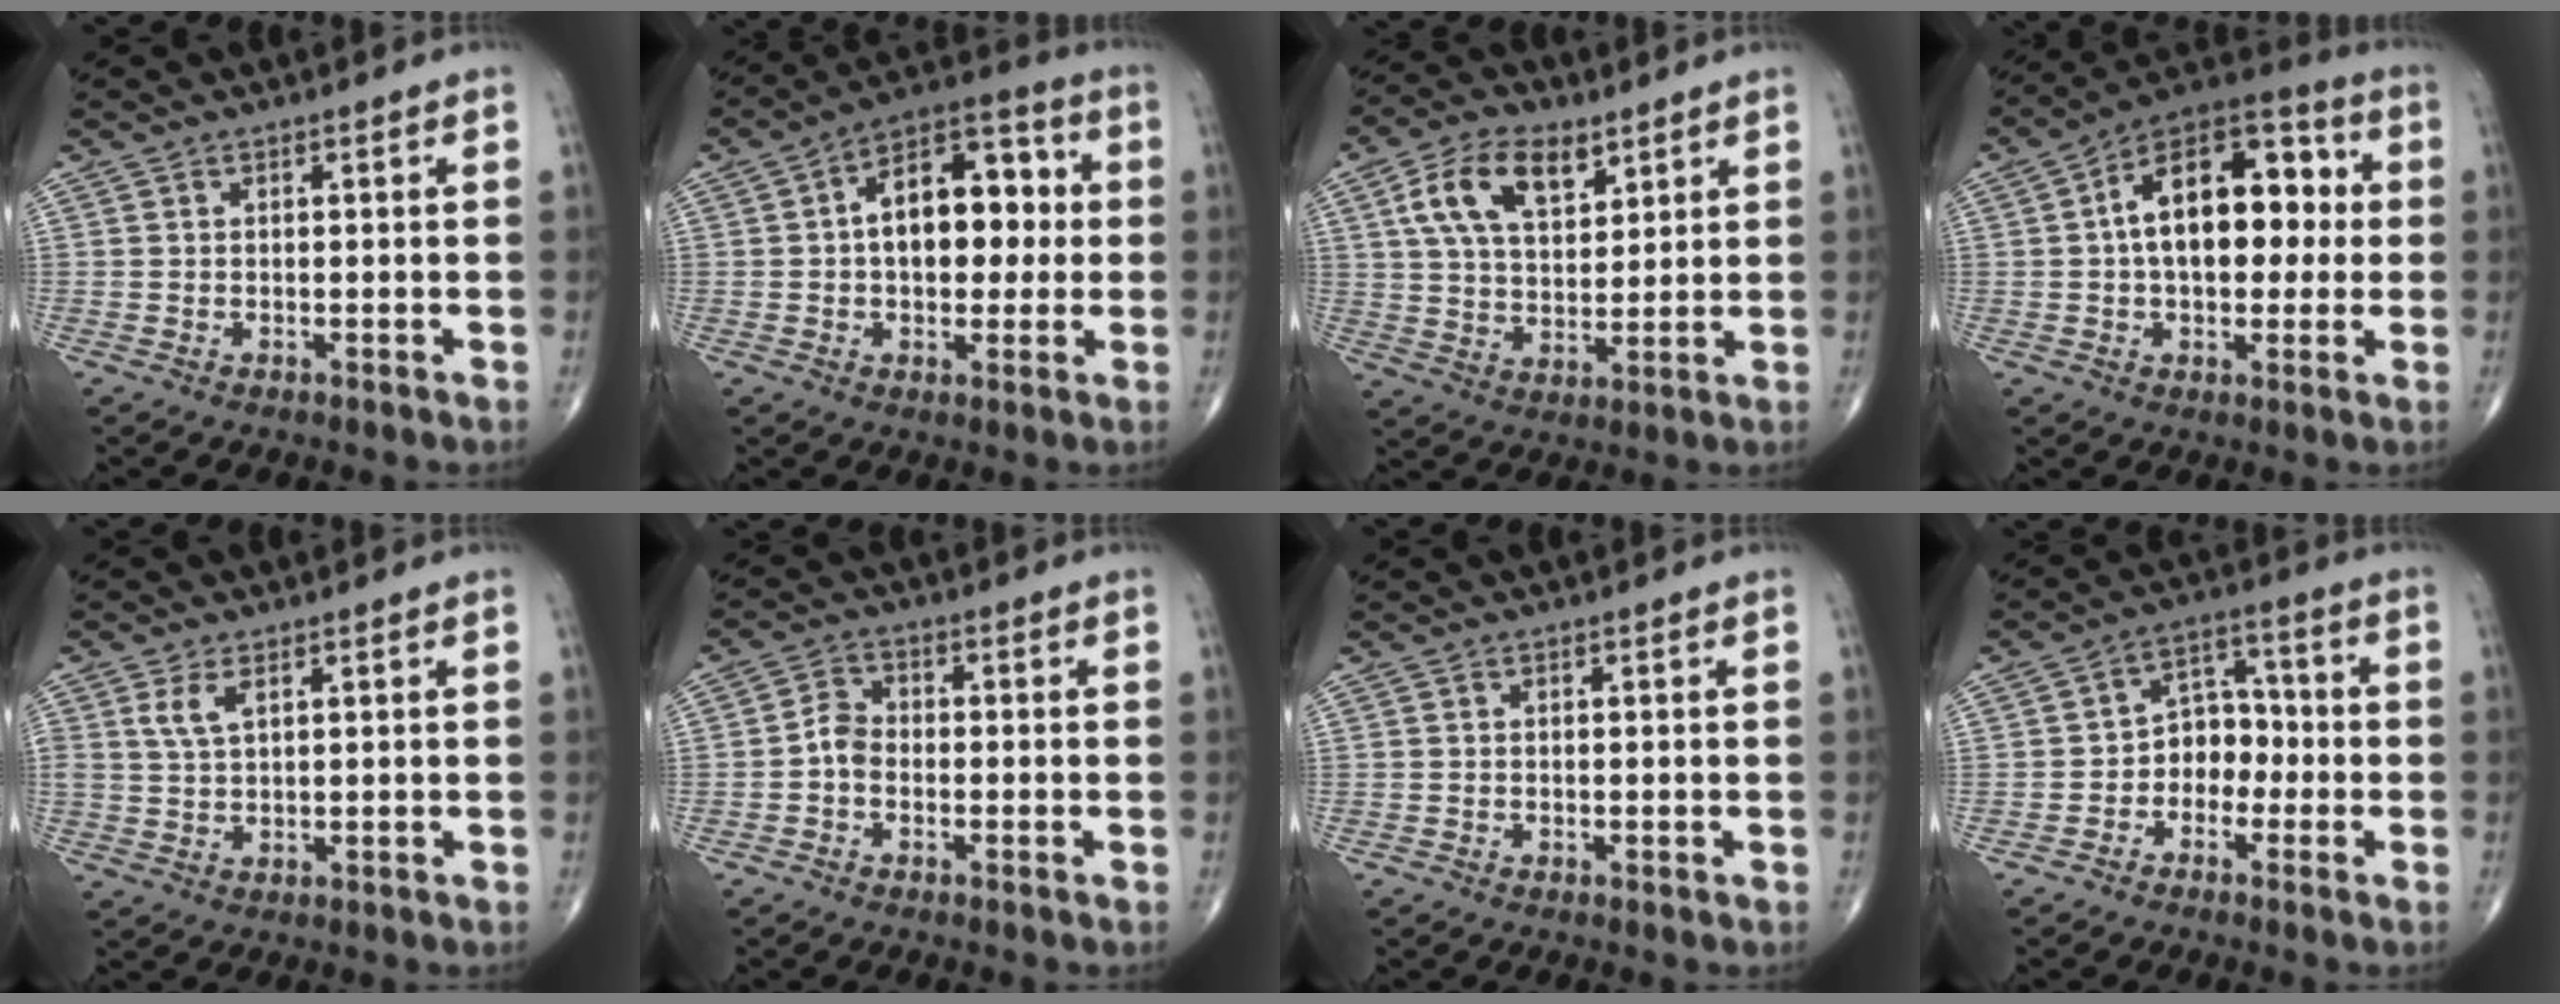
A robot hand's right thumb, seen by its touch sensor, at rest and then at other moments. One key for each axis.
{"total": 15.2, "fx": 1.4, "fy": 9.0, "fz": 12.1, "tx": -0.142, "ty": 0.027, "tz": 0.011}
{"total": 12.9, "fx": 5.8, "fy": 7.3, "fz": 9.0, "tx": -0.146, "ty": -0.013, "tz": 0.109}
{"total": 18.8, "fx": 2.0, "fy": 10.8, "fz": 15.3, "tx": -0.197, "ty": 0.034, "tz": 0.022}
{"total": 3.6, "fx": 1.6, "fy": 1.7, "fz": 2.7, "tx": -0.056, "ty": -0.001, "tz": 0.036}
{"total": 3.4, "fx": -1.3, "fy": 2.4, "fz": 2.0, "tx": -0.024, "ty": 0.014, "tz": -0.036}
{"total": 0.0}
{"total": 6.8, "fx": -2.1, "fy": 5.3, "fz": 3.7, "tx": -0.019, "ty": 0.037, "tz": -0.052}